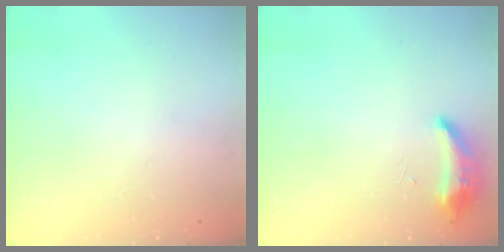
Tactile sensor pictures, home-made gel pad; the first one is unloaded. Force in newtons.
{"total": 8.5, "press": 8.3, "slide": 2.0}